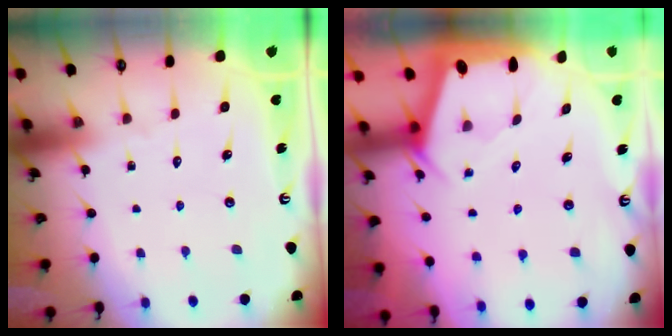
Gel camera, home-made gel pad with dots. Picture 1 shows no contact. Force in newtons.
{"total": 2.0, "press": 1.9, "slide": 0.3}